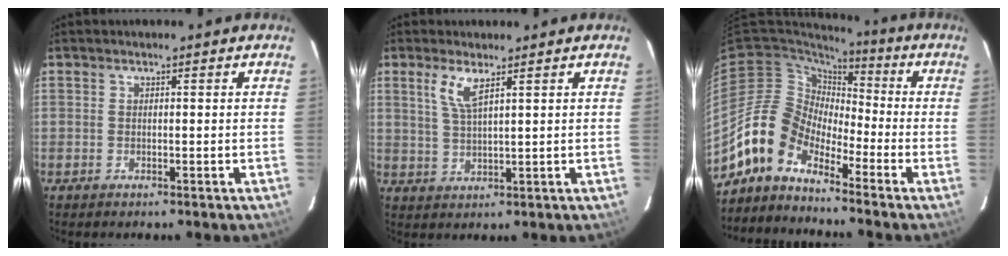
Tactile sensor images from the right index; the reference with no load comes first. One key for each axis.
{"total": 4.4, "fx": 2.5, "fy": 0.8, "fz": 3.6, "tx": -0.075, "ty": -0.002, "tz": 0.051}
{"total": 9.7, "fx": -7.7, "fy": 5.1, "fz": 3.1, "tx": -0.057, "ty": 0.027, "tz": -0.164}